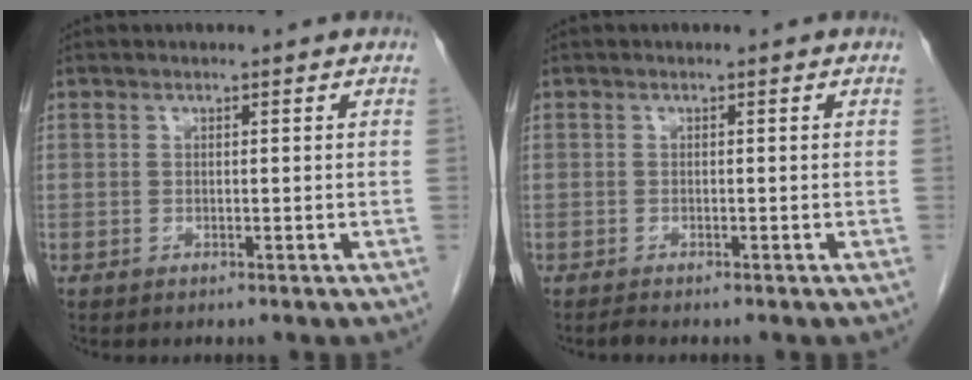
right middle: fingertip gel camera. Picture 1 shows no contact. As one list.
[{"total": 0.5, "force": [-0.5, -0.1, 0.1], "torque": [-0.008, -0.002, -0.012]}]